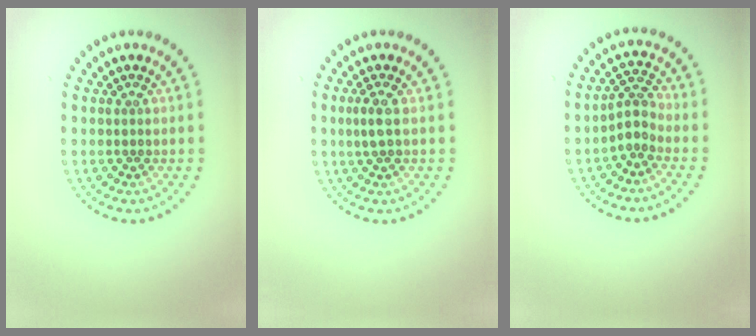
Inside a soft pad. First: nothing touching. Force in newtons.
{"total": 1.4, "press": 1.2, "slide": 0.6}
{"total": 2.1, "press": 1.6, "slide": 1.4}